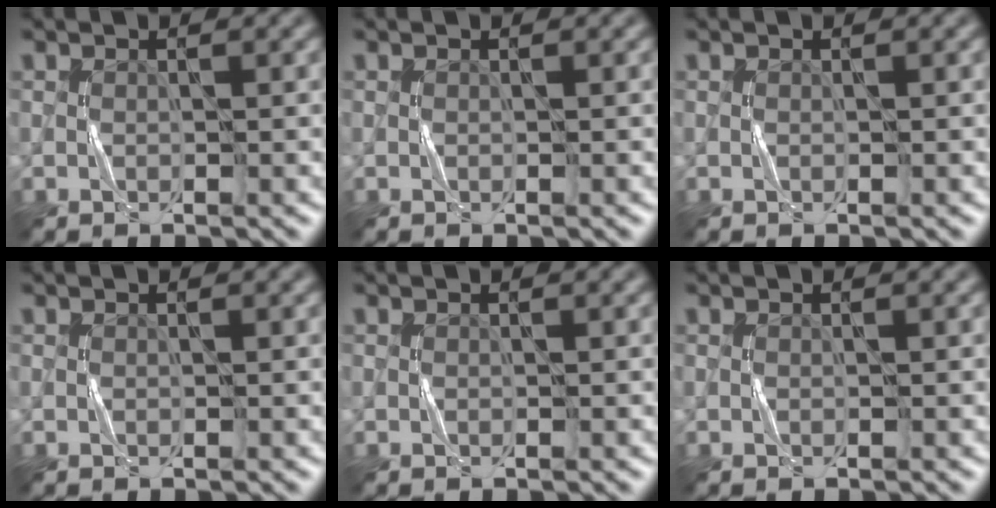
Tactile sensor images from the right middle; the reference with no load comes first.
{"total": 0.0}
{"total": 0.0}
{"total": 0.0}
{"total": 0.0}
{"total": 0.0}